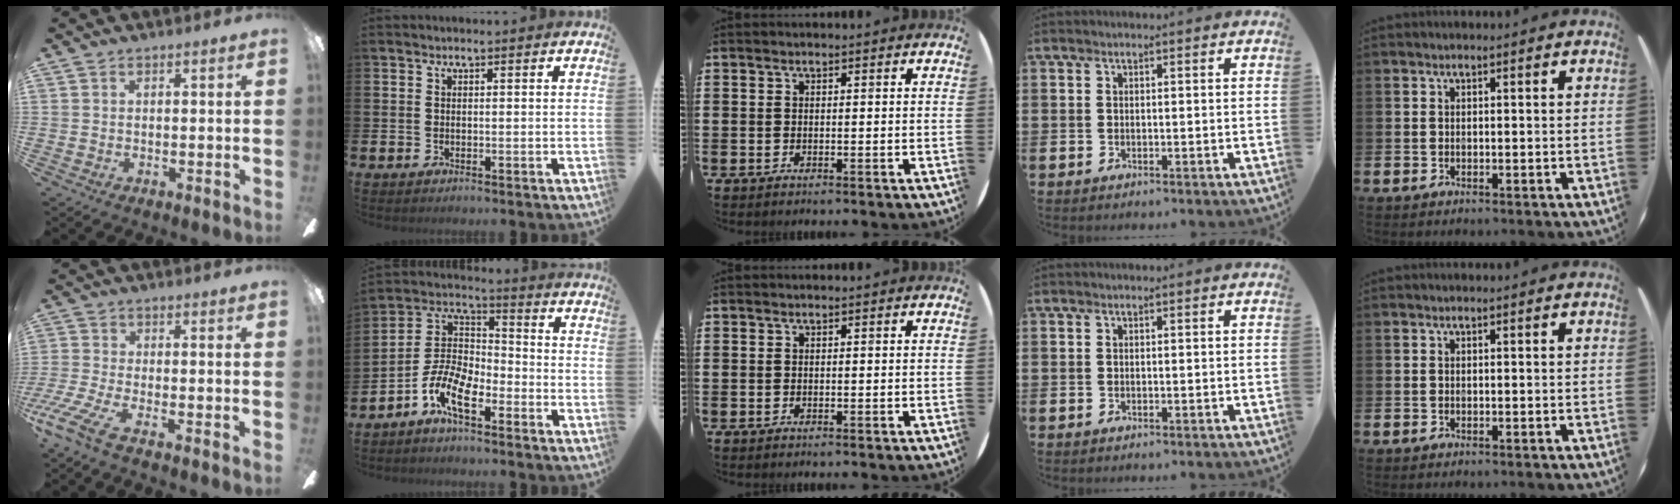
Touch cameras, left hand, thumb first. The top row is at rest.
{"thumb": {"total": 8.1, "force": [-4.5, 1.6, 6.6], "torque": [-0.149, -0.004, -0.088]}, "index": {"total": 7.2, "force": [-4.9, 2.7, 4.6], "torque": [-0.124, -0.014, -0.106]}}